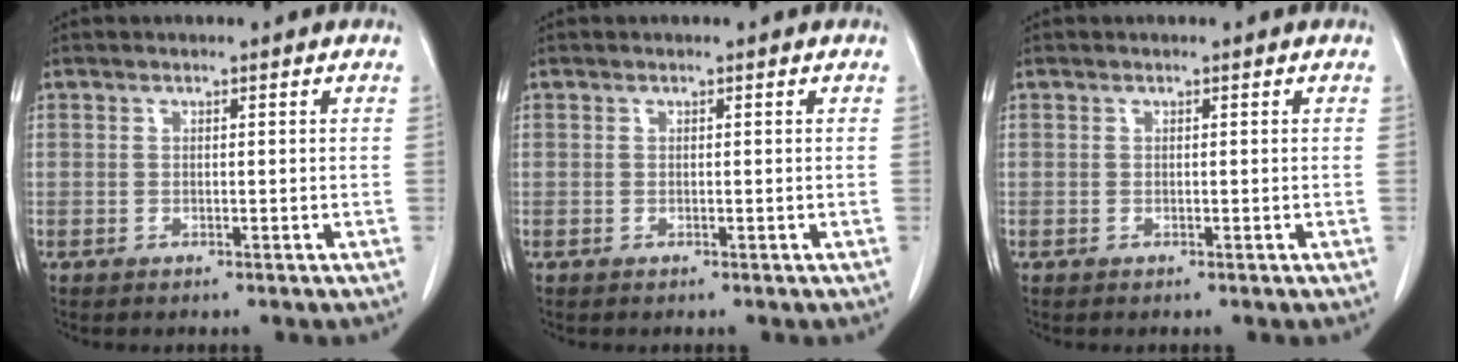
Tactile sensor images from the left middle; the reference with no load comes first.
{"total": 0.0}
{"total": 0.0}